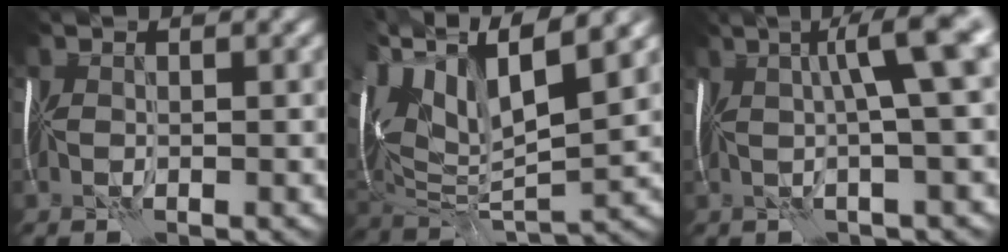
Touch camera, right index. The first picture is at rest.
{"total": 12.9, "force": [6.1, 4.6, 10.4], "torque": [-0.213, 0.021, 0.107]}
{"total": 7.9, "force": [1.9, 1.6, 7.5], "torque": [-0.080, 0.021, 0.026]}